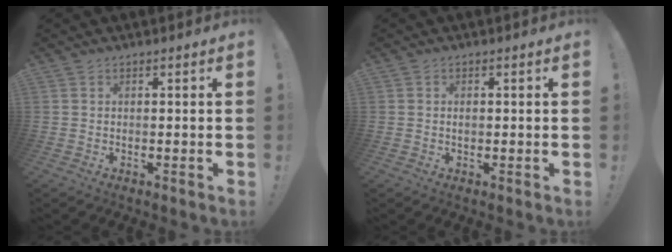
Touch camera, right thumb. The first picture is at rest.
{"total": 0.7, "force": [-0.2, 0.4, 0.5], "torque": [-0.004, 0.001, -0.005]}